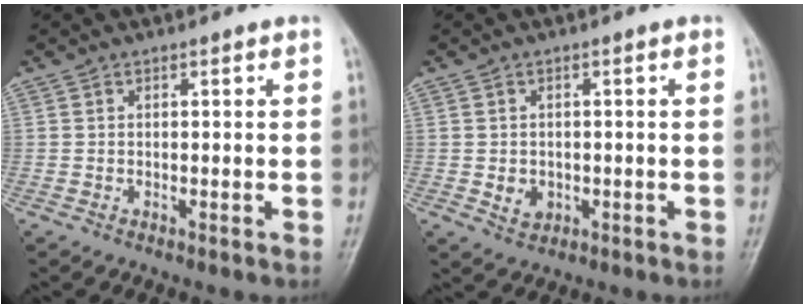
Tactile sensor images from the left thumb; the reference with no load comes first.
{"total": 2.9, "force": [-0.5, 2.4, 1.5], "torque": [-0.014, 0.000, 0.001]}